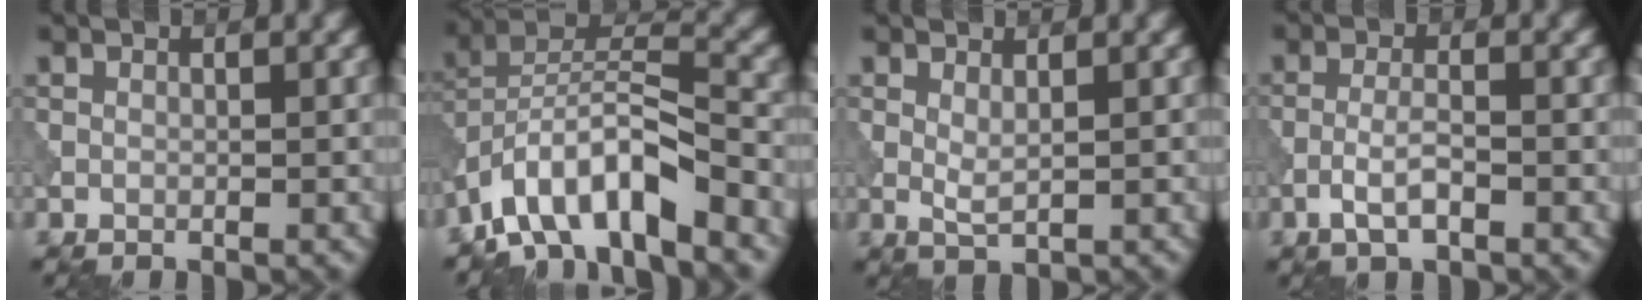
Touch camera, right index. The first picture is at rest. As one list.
[{"total": 8.8, "force": [-6.1, 2.5, 5.8], "torque": [-0.094, 0.008, -0.124]}, {"total": 1.4, "force": [0.5, 0.3, 1.3], "torque": [-0.030, -0.002, 0.012]}, {"total": 2.5, "force": [-1.3, 0.6, 2.1], "torque": [-0.044, 0.006, -0.030]}]